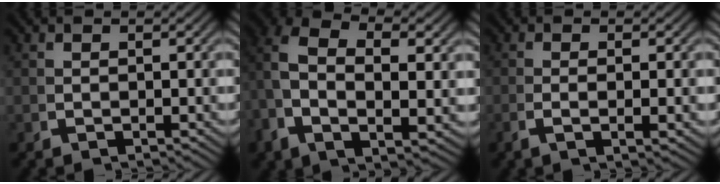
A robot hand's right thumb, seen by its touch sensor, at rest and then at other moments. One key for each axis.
{"total": 7.1, "fx": 1.3, "fy": 3.8, "fz": 5.9, "tx": -0.143, "ty": -0.022, "tz": 0.031}
{"total": 1.8, "fx": -0.3, "fy": 0.2, "fz": 1.8, "tx": -0.039, "ty": -0.001, "tz": -0.004}